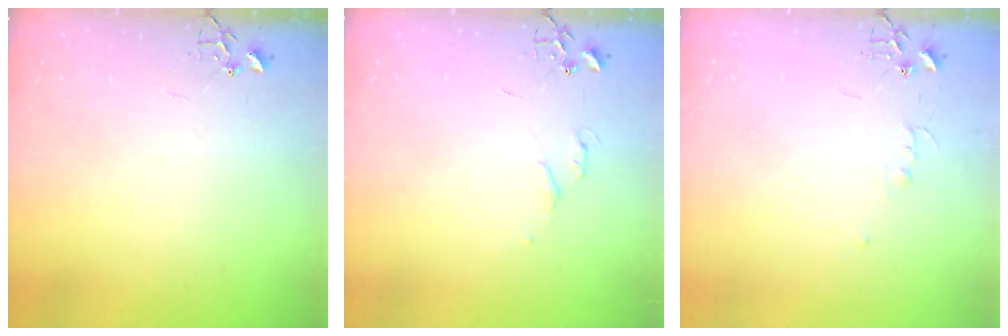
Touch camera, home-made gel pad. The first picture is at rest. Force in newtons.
{"total": 4.5, "press": 4.5, "slide": 0.7}
{"total": 4.4, "press": 4.4, "slide": 0.5}